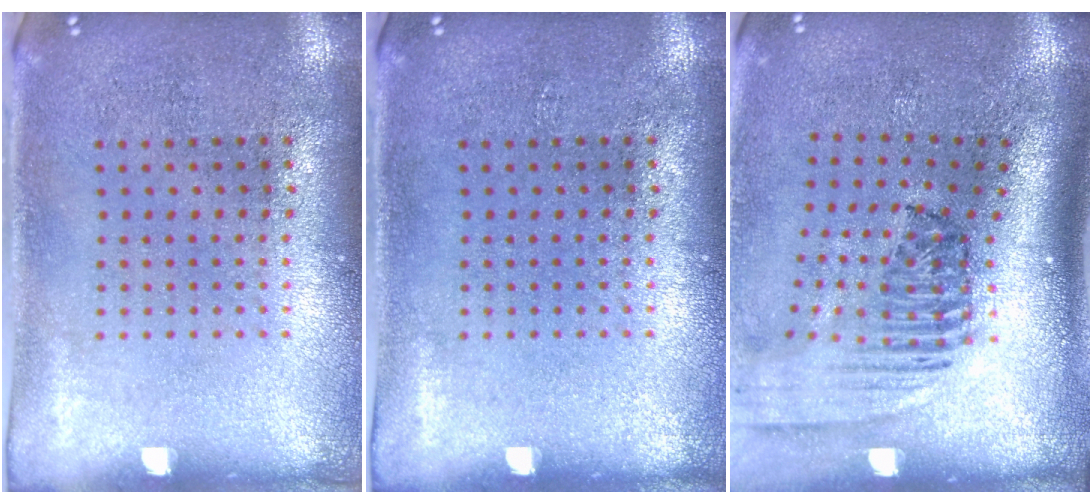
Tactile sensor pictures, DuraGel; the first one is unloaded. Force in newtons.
{"total": 0.0}
{"total": 2.3, "press": 1.6, "slide": 1.7}